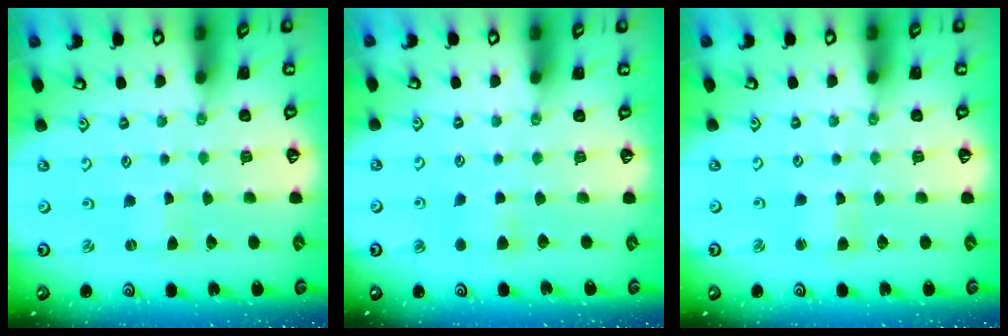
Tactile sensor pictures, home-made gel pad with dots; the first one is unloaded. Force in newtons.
{"total": 3.9, "press": 3.9, "slide": 0.7}
{"total": 2.3, "press": 2.3, "slide": 0.4}